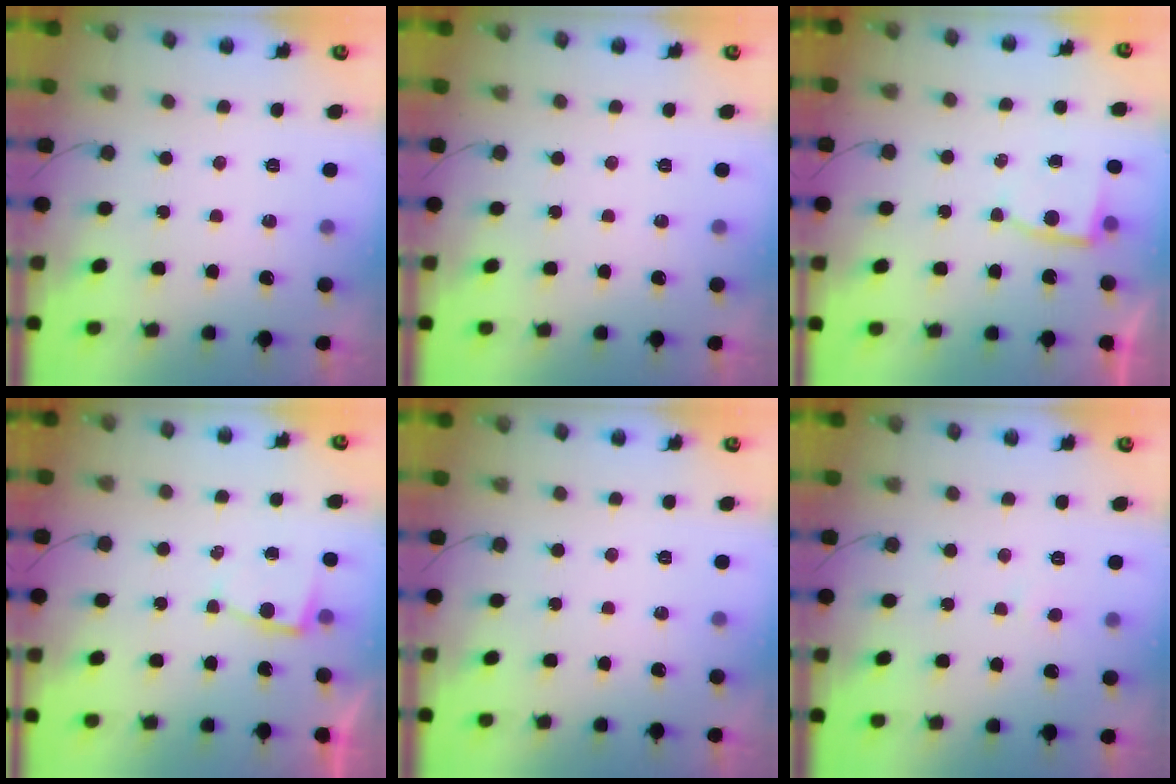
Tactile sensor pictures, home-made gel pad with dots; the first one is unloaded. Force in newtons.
{"total": 0.0}
{"total": 2.8, "press": 2.8, "slide": 0.3}
{"total": 2.4, "press": 2.4, "slide": 0.3}
{"total": 0.0}
{"total": 1.6, "press": 1.5, "slide": 0.2}